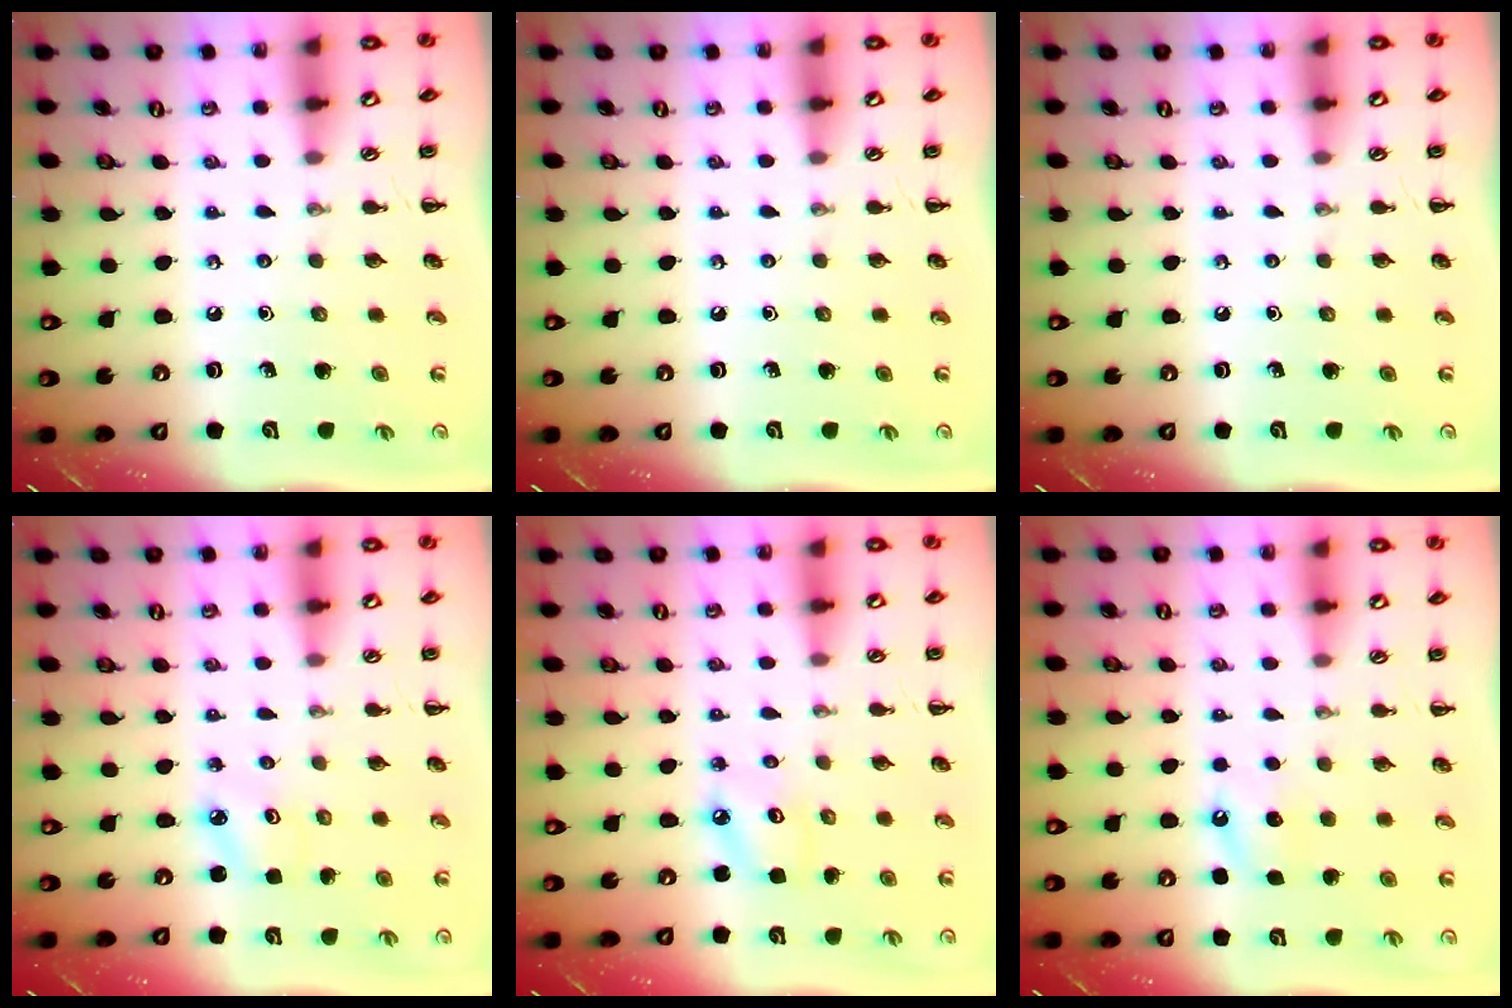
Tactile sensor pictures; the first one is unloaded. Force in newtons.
{"total": 0.0}
{"total": 0.0}
{"total": 2.3, "press": 2.2, "slide": 0.6}
{"total": 4.2, "press": 4.2, "slide": 0.4}
{"total": 4.8, "press": 4.7, "slide": 1.2}